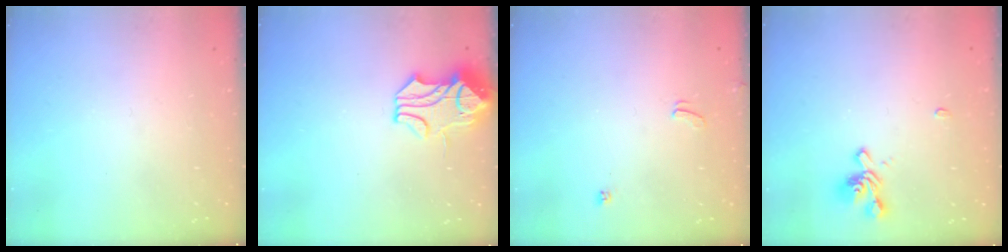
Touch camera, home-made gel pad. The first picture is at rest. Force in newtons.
{"total": 1.8, "press": 1.1, "slide": 1.4}
{"total": 2.6, "press": 2.5, "slide": 0.4}
{"total": 1.6, "press": 1.1, "slide": 1.1}